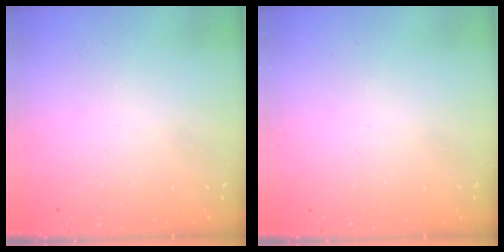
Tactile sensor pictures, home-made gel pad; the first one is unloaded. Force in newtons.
{"total": 0.0}